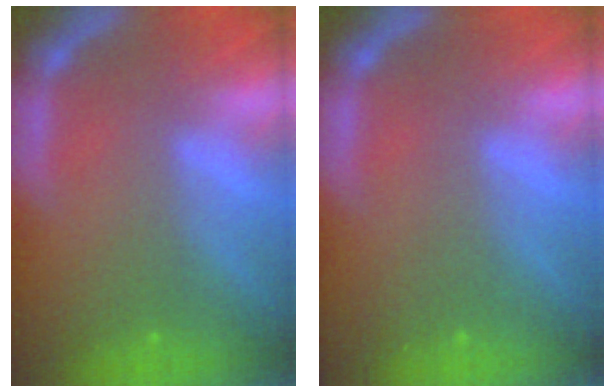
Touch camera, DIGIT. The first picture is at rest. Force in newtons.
{"total": 0.0}